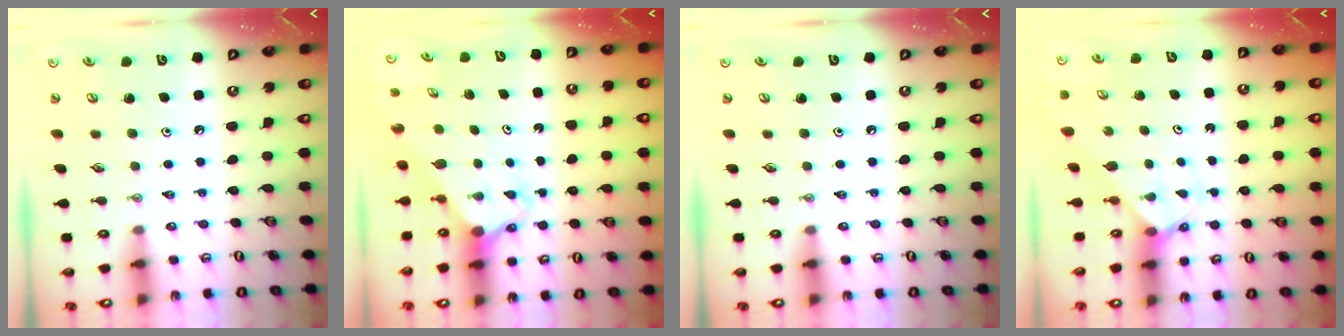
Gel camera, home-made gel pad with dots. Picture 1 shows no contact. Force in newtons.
{"total": 2.6, "press": 2.6, "slide": 0.2}
{"total": 0.0}
{"total": 2.1, "press": 2.1, "slide": 0.1}